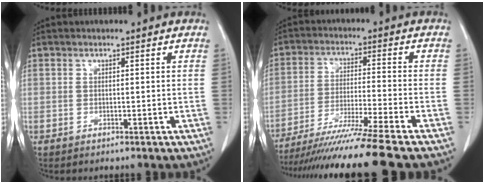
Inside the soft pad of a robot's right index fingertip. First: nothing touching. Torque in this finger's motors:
{"motor_torque": [1.47, -0.66, 0.89, 0.21]}